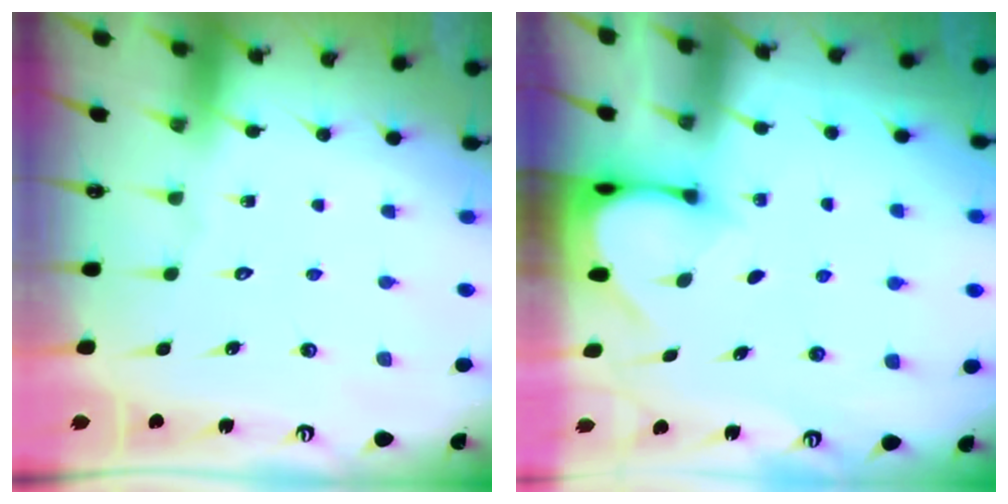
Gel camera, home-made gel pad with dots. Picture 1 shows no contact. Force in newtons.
{"total": 3.0, "press": 3.0, "slide": 0.3}